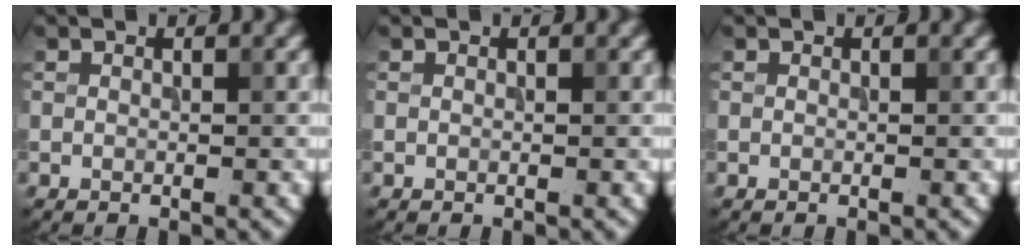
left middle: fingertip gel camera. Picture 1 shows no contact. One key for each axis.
{"total": 0.0}
{"total": 0.0}